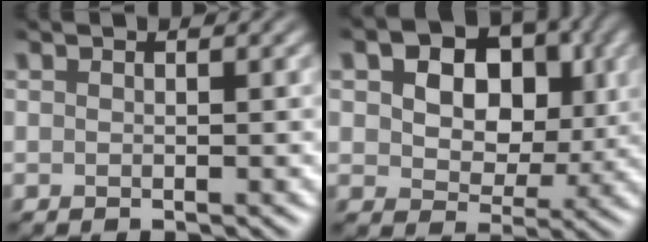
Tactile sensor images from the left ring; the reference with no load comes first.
{"total": 9.3, "force": [2.5, 6.5, 6.1], "torque": [-0.103, 0.015, 0.030]}